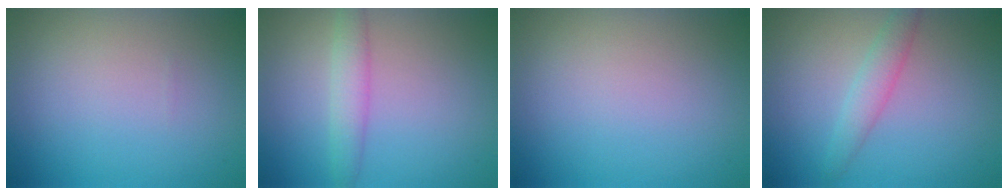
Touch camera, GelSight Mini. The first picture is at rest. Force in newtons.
{"total": 2.5, "press": 2.5, "slide": 0.1}
{"total": 0.0}
{"total": 2.3, "press": 2.3, "slide": 0.1}